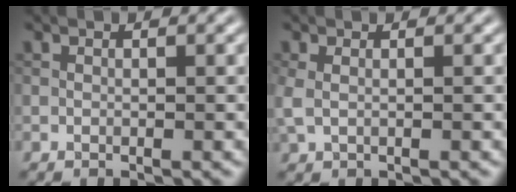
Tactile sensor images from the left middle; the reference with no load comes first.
{"total": 1.2, "force": [0.2, 0.6, 1.0], "torque": [-0.027, 0.001, 0.004]}